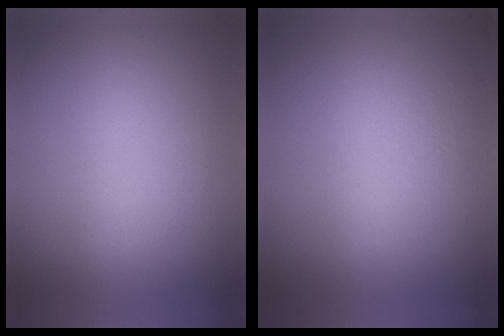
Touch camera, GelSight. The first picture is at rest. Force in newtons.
{"total": 2.7}